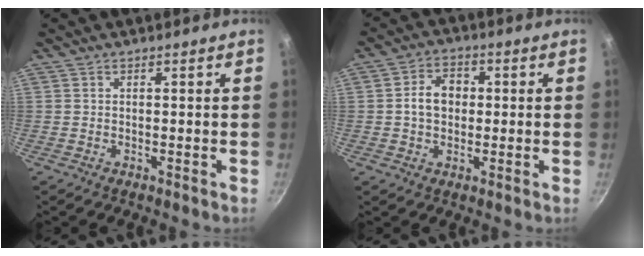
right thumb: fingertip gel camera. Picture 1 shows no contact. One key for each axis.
{"total": 6.6, "fx": 0.3, "fy": 5.1, "fz": 4.2, "tx": -0.047, "ty": 0.015, "tz": -0.004}